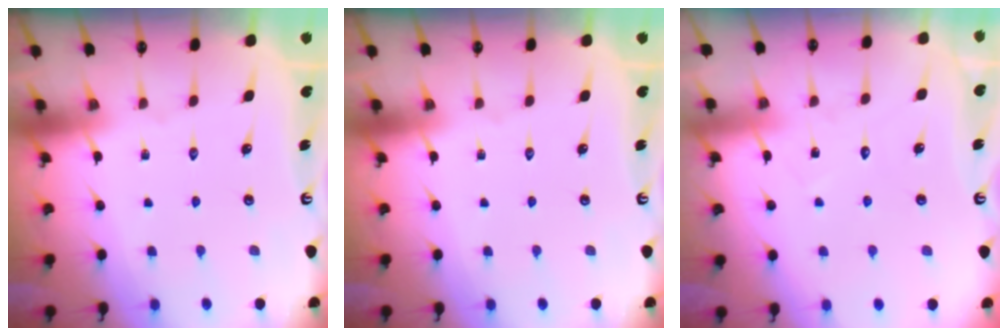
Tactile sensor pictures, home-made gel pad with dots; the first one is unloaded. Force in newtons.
{"total": 0.0}
{"total": 6.5, "press": 6.4, "slide": 0.6}